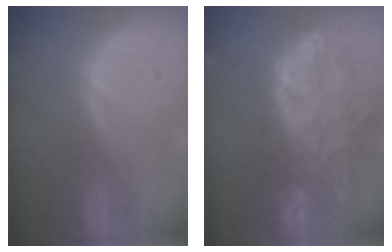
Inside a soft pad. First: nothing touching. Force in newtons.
{"total": 13.7, "press": 11.2, "slide": 7.9}